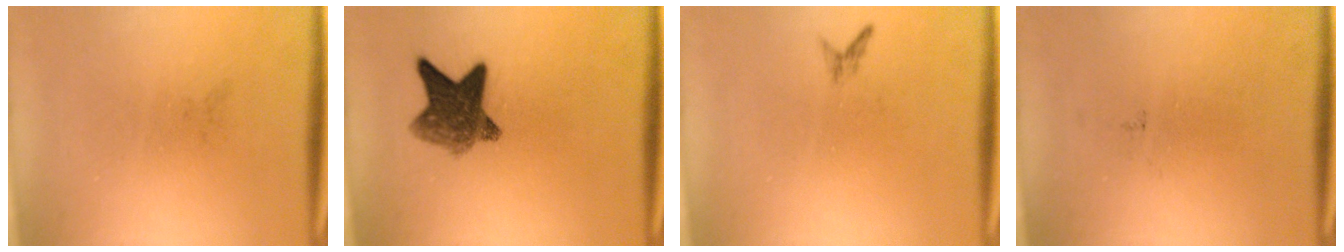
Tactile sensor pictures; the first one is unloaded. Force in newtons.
{"total": 7.9}
{"total": 0.7}
{"total": 0.0}